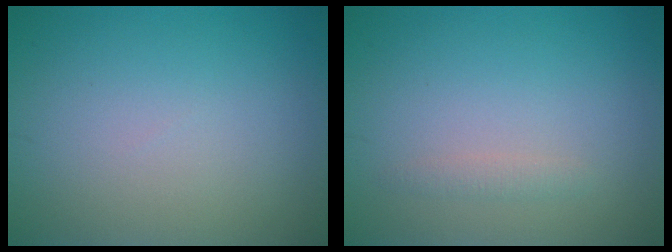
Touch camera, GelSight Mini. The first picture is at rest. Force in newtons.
{"total": 0.8, "press": 0.8, "slide": 0.0}